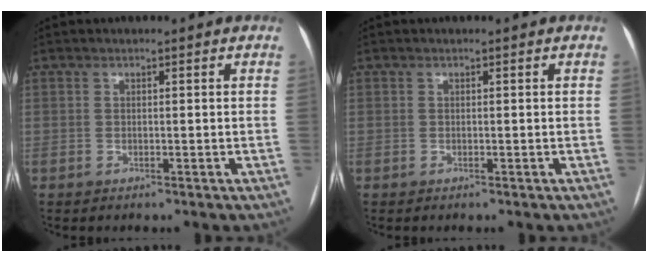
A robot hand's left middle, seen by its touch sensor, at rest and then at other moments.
{"total": 0.0}